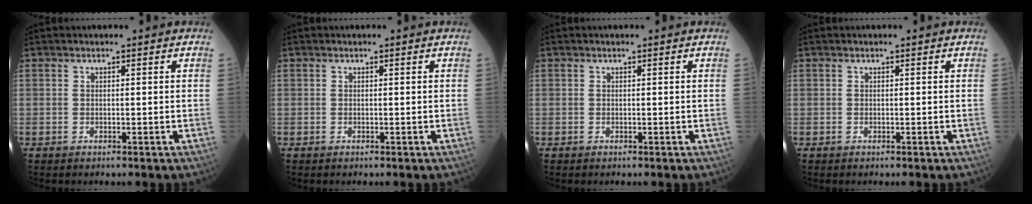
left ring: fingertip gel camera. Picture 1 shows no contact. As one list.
[{"total": 0.0}, {"total": 0.0}, {"total": 0.0}]